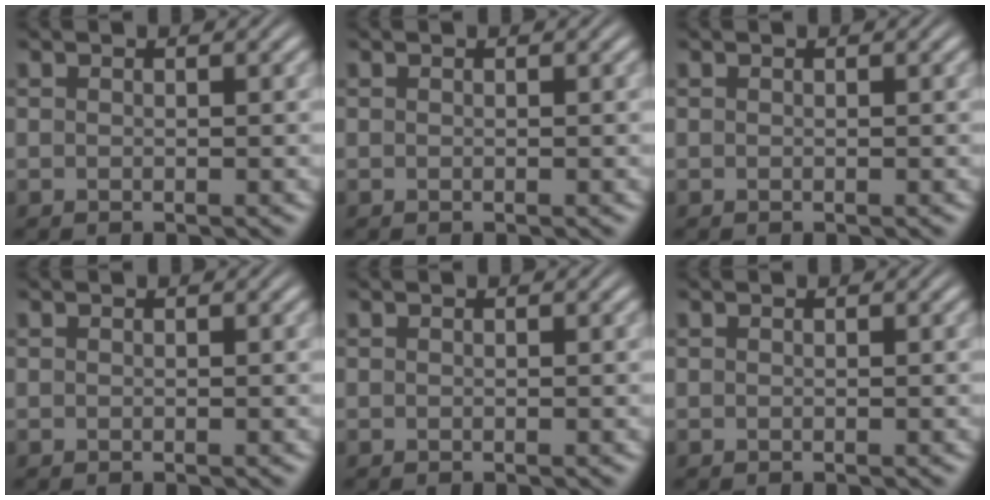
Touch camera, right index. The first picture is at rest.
{"total": 0.0}
{"total": 0.0}
{"total": 0.0}
{"total": 0.0}
{"total": 0.0}